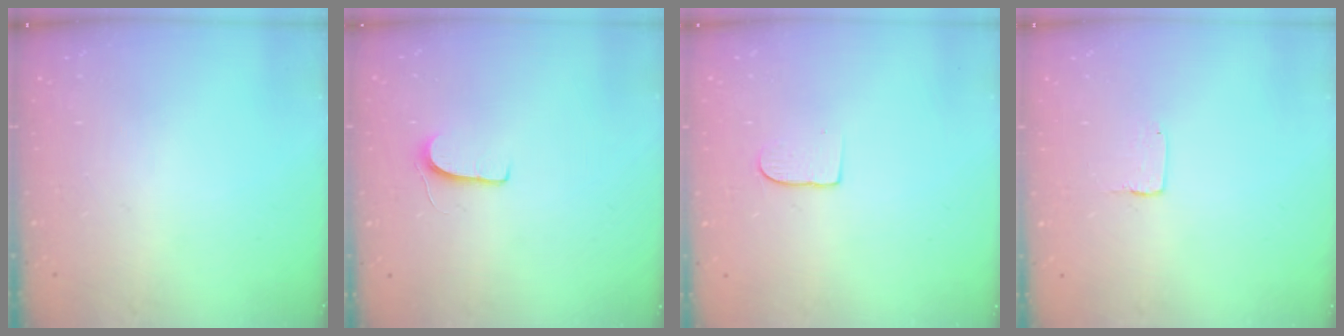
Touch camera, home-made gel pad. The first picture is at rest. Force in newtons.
{"total": 5.1, "press": 5.0, "slide": 0.5}
{"total": 6.8, "press": 6.8, "slide": 0.5}
{"total": 1.0, "press": 1.0, "slide": 0.1}